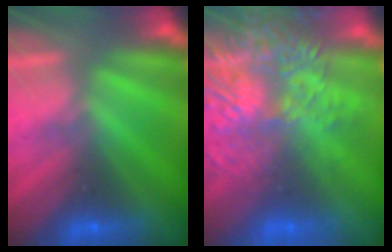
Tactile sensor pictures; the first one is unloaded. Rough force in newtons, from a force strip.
{"total": 7.1}